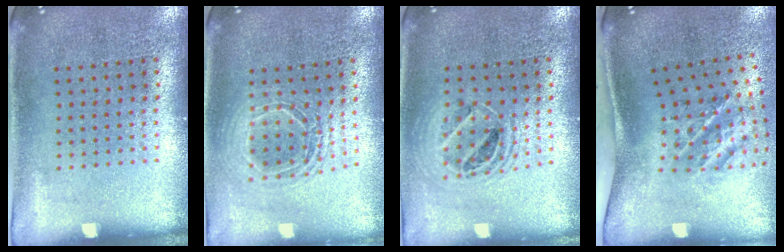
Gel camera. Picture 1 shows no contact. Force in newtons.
{"total": 1.5, "press": 1.3, "slide": 0.8}
{"total": 1.5, "press": 1.3, "slide": 0.8}
{"total": 2.2, "press": 1.2, "slide": 1.8}